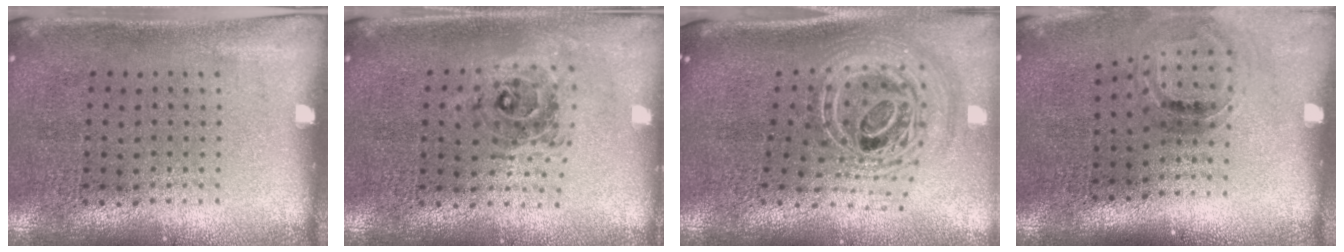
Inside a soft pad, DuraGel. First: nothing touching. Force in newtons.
{"total": 0.7, "press": 0.7, "slide": 0.1}
{"total": 2.8, "press": 1.9, "slide": 2.0}
{"total": 1.0, "press": 0.8, "slide": 0.5}